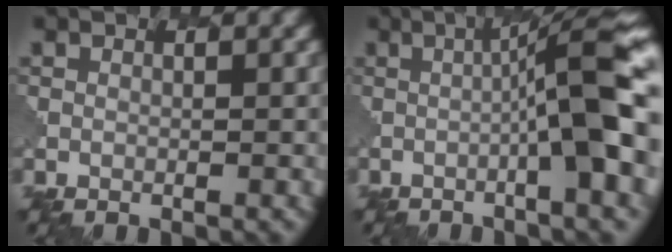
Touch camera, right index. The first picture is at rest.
{"total": 11.2, "force": [-1.0, 1.9, 11.0], "torque": [-0.131, 0.018, -0.020]}